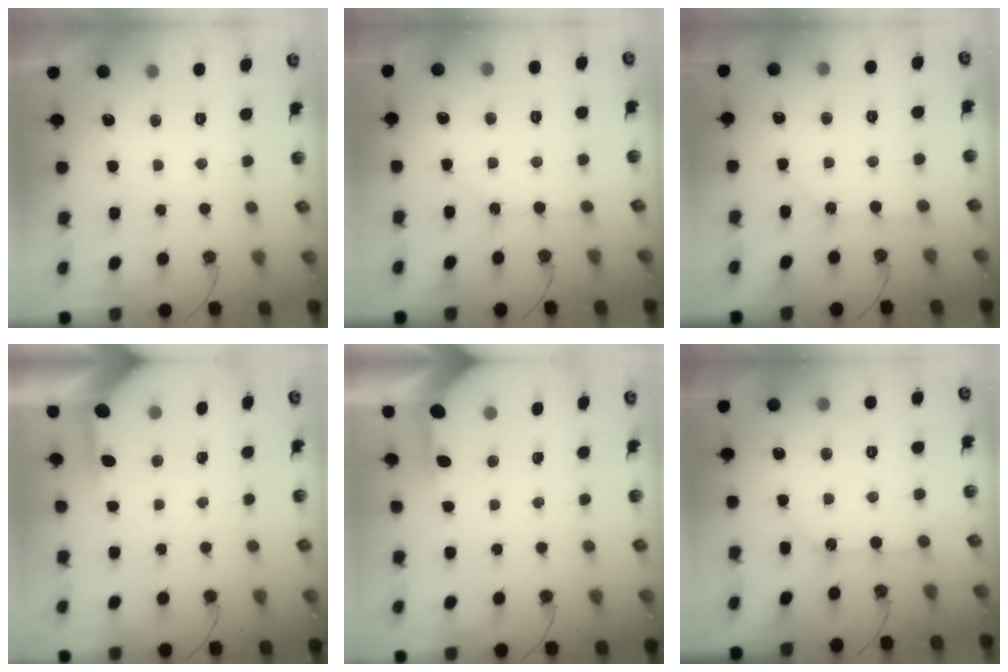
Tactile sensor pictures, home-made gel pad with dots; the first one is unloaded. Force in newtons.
{"total": 3.1, "press": 3.1, "slide": 0.3}
{"total": 1.7, "press": 1.6, "slide": 0.3}
{"total": 3.8, "press": 3.8, "slide": 0.4}
{"total": 3.9, "press": 3.9, "slide": 0.2}
{"total": 8.0, "press": 8.0, "slide": 0.7}